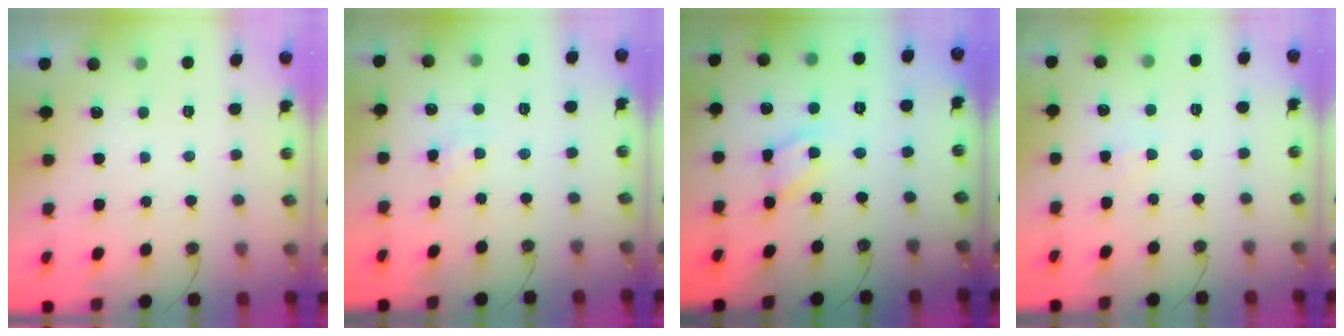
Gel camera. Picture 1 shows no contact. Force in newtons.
{"total": 5.0, "press": 4.9, "slide": 0.6}
{"total": 8.5, "press": 8.5, "slide": 0.4}
{"total": 2.5, "press": 2.5, "slide": 0.5}